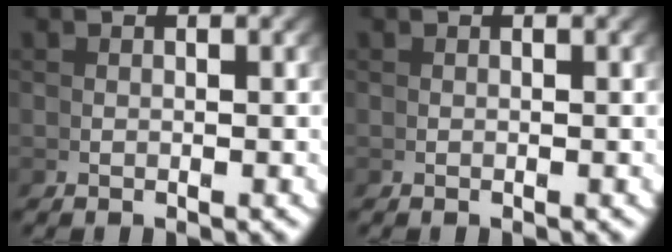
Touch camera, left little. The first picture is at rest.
{"total": 0.0}